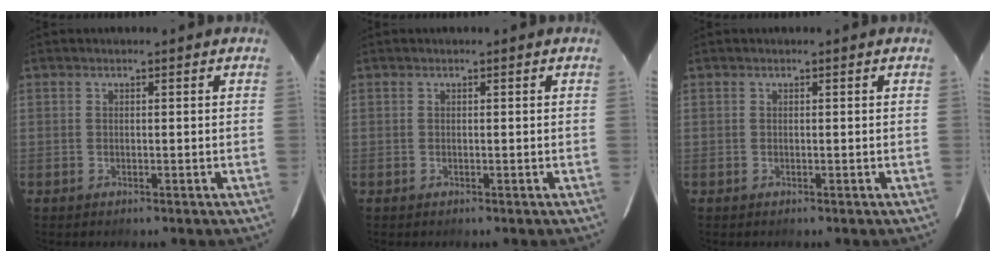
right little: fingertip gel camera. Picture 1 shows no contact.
{"total": 0.0}
{"total": 0.0}